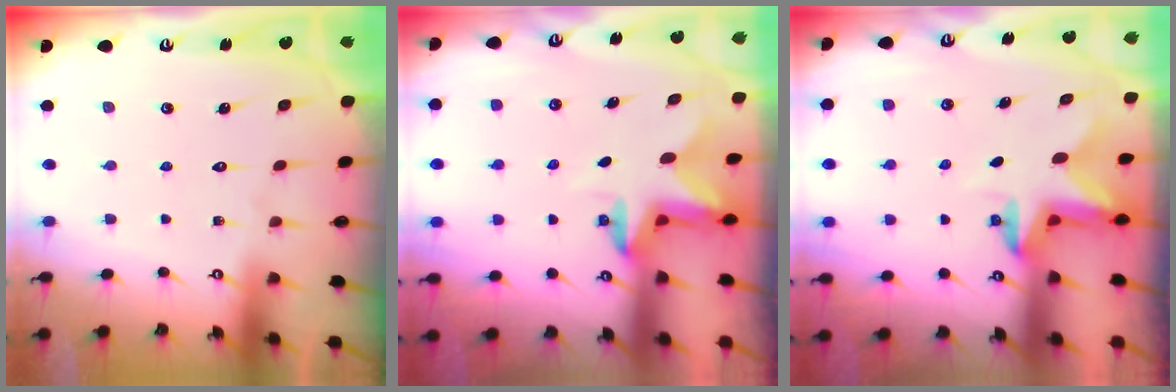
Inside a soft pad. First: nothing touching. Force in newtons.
{"total": 2.5, "press": 2.5, "slide": 0.5}
{"total": 2.7, "press": 2.7, "slide": 0.5}